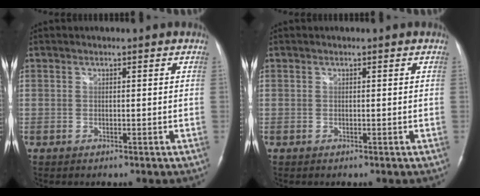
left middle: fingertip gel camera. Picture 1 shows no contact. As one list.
[{"total": 0.0}]